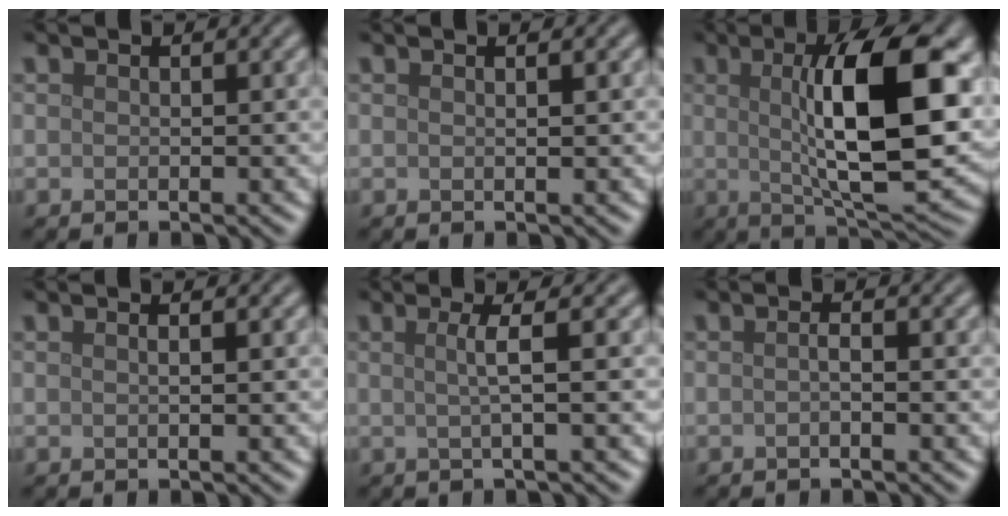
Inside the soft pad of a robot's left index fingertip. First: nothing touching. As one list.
[{"total": 0.7, "force": [0.3, 0.2, 0.5], "torque": [-0.002, 0.003, 0.002]}, {"total": 12.8, "force": [1.8, 3.7, 12.1], "torque": [-0.171, 0.003, 0.030]}, {"total": 0.8, "force": [0.2, 0.3, 0.7], "torque": [-0.007, 0.001, -0.005]}, {"total": 2.4, "force": [0.2, 0.5, 2.4], "torque": [-0.041, 0.005, -0.004]}, {"total": 0.8, "force": [-0.2, 0.1, 0.8], "torque": [-0.014, 0.001, -0.005]}]